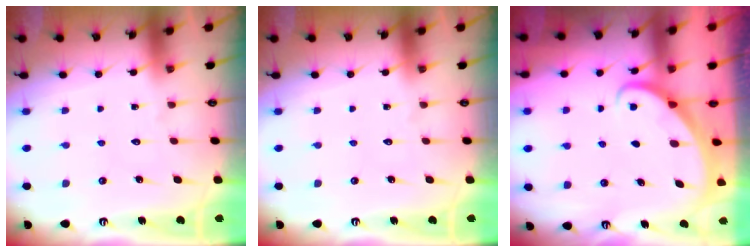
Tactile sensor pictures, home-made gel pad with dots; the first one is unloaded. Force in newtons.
{"total": 0.0}
{"total": 2.3, "press": 2.3, "slide": 0.1}